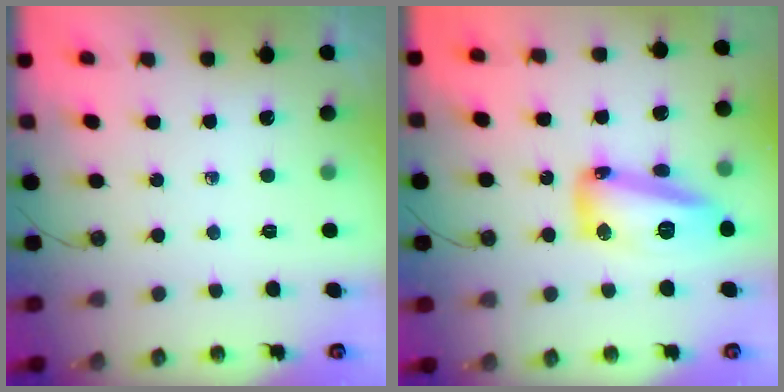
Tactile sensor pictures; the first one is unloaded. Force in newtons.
{"total": 23.5, "press": 20.6, "slide": 11.3}